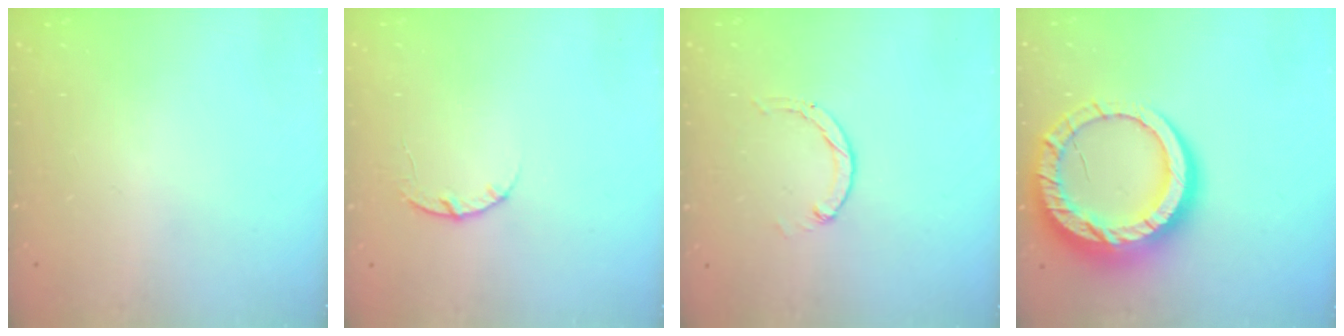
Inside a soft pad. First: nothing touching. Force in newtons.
{"total": 3.6, "press": 3.5, "slide": 0.5}
{"total": 0.0}
{"total": 20.2, "press": 20.1, "slide": 2.0}